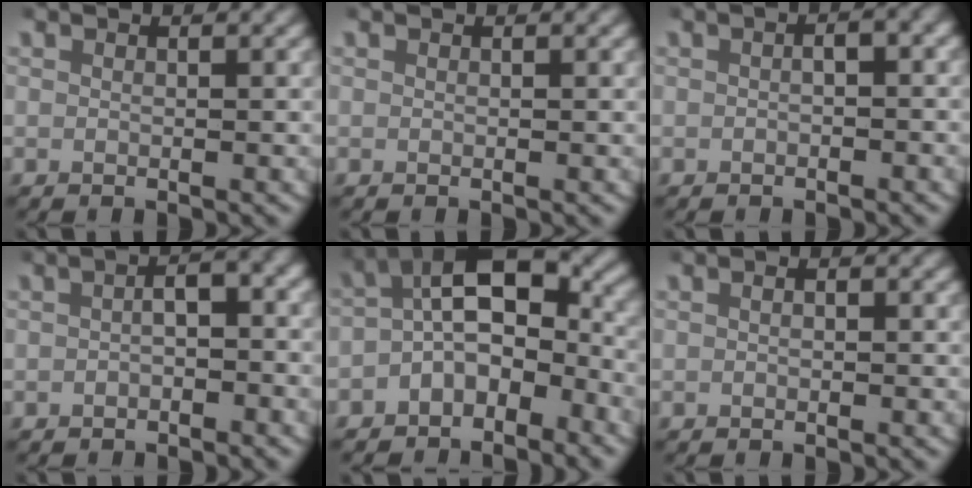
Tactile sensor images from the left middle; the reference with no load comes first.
{"total": 0.0}
{"total": 1.3, "force": [-0.3, 0.6, 1.2], "torque": [-0.014, 0.003, -0.005]}
{"total": 2.5, "force": [-0.7, 1.2, 2.0], "torque": [-0.022, 0.002, -0.013]}
{"total": 7.5, "force": [-0.7, 5.0, 5.5], "torque": [-0.077, -0.001, -0.024]}
{"total": 0.7, "force": [-0.2, 0.4, 0.5], "torque": [-0.008, 0.002, -0.006]}